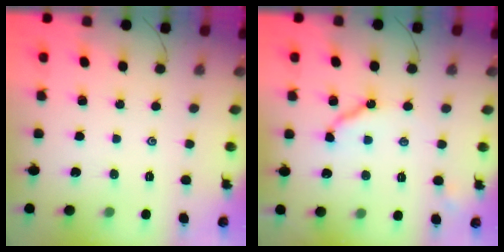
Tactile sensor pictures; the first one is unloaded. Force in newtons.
{"total": 8.8, "press": 8.7, "slide": 0.7}